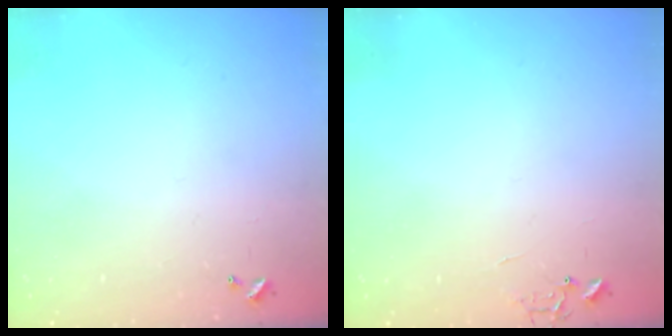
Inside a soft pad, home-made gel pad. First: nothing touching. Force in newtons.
{"total": 6.4, "press": 6.4, "slide": 0.6}